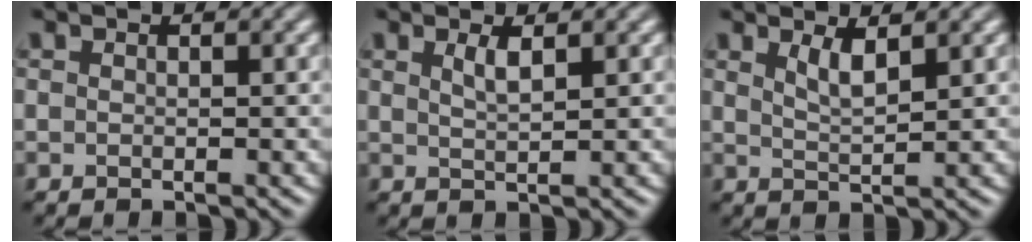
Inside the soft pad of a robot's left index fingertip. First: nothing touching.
{"total": 1.6, "force": [0.9, 0.4, 1.3], "torque": [-0.022, 0.001, 0.015]}
{"total": 2.1, "force": [1.3, 0.5, 1.5], "torque": [-0.028, -0.005, 0.025]}